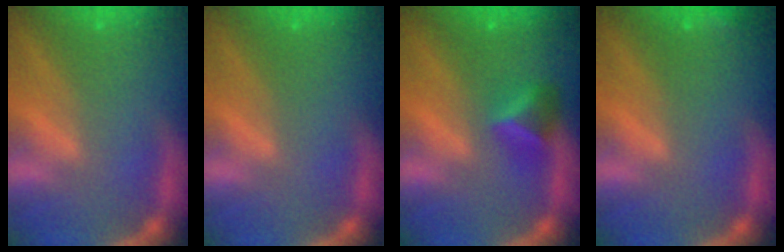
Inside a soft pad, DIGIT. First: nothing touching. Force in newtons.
{"total": 0.0}
{"total": 2.9}
{"total": 0.9}